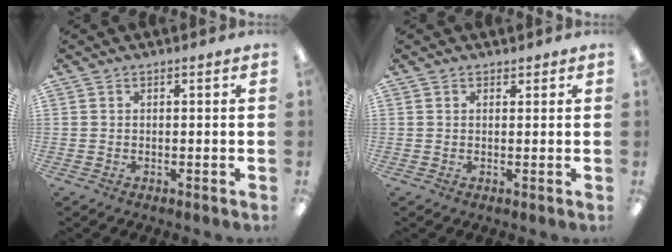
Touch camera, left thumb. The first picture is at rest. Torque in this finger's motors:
{"motor_torque": [0.04, 0.25, -0.14, 0.18, 0.09]}